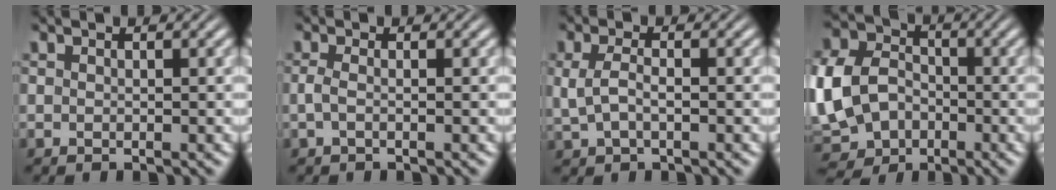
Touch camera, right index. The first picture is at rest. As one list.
[{"total": 1.2, "force": [-0.4, 0.1, 1.1], "torque": [-0.031, -0.009, -0.004]}, {"total": 2.8, "force": [-0.1, 1.7, 2.2], "torque": [-0.063, -0.014, 0.009]}, {"total": 12.9, "force": [-2.9, 11.4, 5.3], "torque": [-0.127, -0.050, -0.046]}]